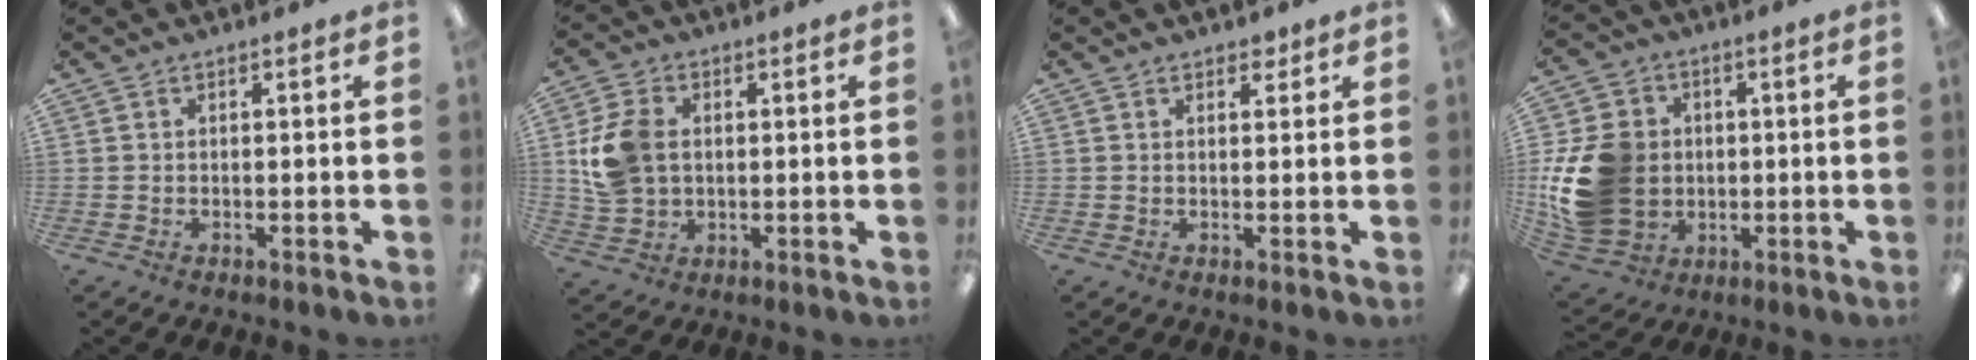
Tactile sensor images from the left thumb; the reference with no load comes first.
{"total": 10.2, "force": [1.3, 7.7, 6.5], "torque": [-0.151, 0.010, 0.024]}
{"total": 1.9, "force": [1.5, 1.0, 0.7], "torque": [0.000, -0.006, 0.024]}
{"total": 17.7, "force": [-0.9, 14.7, 9.8], "torque": [-0.211, 0.011, -0.010]}